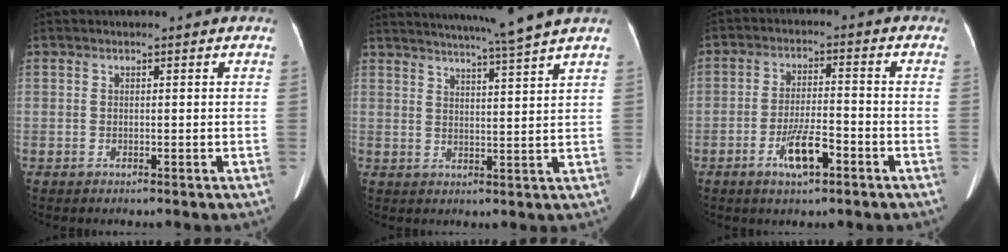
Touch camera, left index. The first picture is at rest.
{"total": 11.1, "force": [9.7, -2.5, 4.9], "torque": [-0.080, -0.019, 0.133]}
{"total": 6.3, "force": [-3.3, 1.5, 5.2], "torque": [-0.102, -0.002, -0.057]}